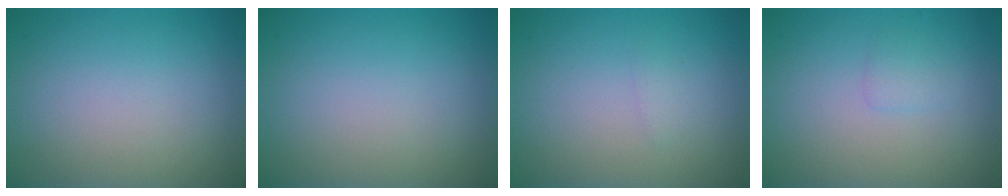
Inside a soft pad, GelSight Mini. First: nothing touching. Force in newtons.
{"total": 0.0}
{"total": 0.5, "press": 0.5, "slide": 0.0}
{"total": 1.0, "press": 1.0, "slide": 0.0}